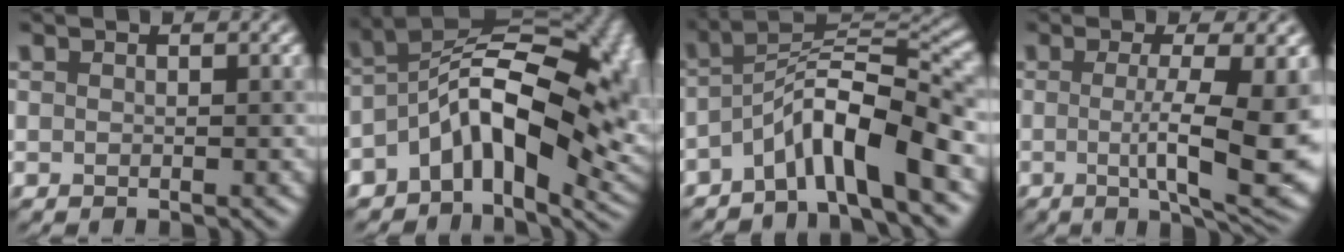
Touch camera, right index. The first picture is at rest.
{"total": 14.3, "force": [-1.8, 7.7, 11.9], "torque": [-0.167, 0.014, -0.037]}
{"total": 7.3, "force": [-3.4, 1.6, 6.3], "torque": [-0.101, 0.016, -0.070]}
{"total": 9.0, "force": [-0.6, 1.9, 8.8], "torque": [-0.130, -0.011, -0.007]}